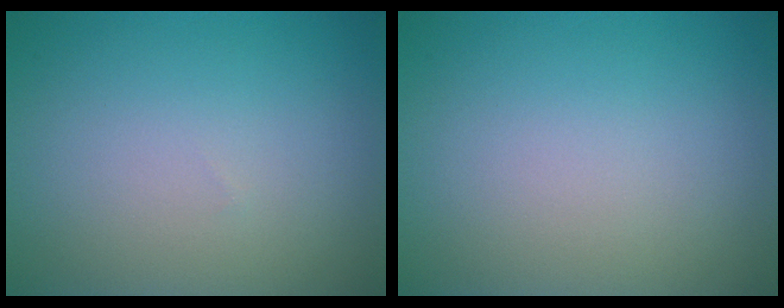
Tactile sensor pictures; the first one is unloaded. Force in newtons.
{"total": 0.0}